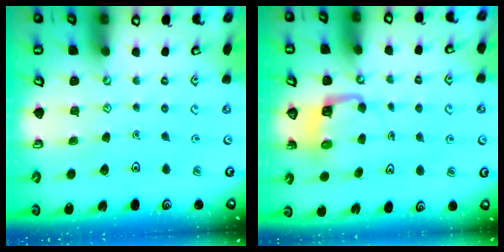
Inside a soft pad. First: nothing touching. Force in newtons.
{"total": 3.8, "press": 3.8, "slide": 0.1}